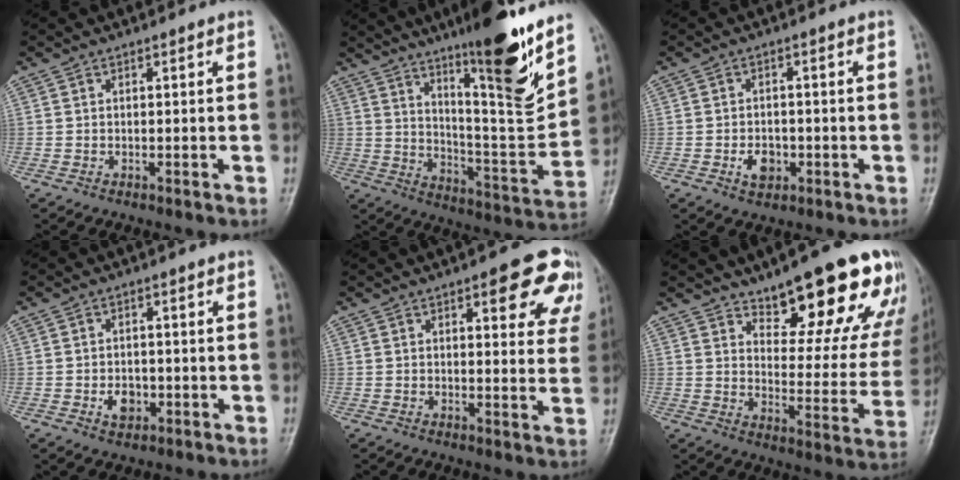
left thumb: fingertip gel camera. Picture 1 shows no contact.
{"total": 18.5, "force": [12.4, 2.4, 13.6], "torque": [-0.181, -0.087, 0.205]}
{"total": 4.0, "force": [-1.3, 2.9, 2.4], "torque": [-0.029, 0.004, -0.020]}
{"total": 3.6, "force": [-1.1, 2.7, 2.2], "torque": [-0.025, 0.003, -0.014]}
{"total": 12.0, "force": [6.3, 4.3, 9.2], "torque": [-0.067, -0.024, 0.067]}
{"total": 20.9, "force": [14.2, 7.2, 13.5], "torque": [-0.131, -0.076, 0.194]}